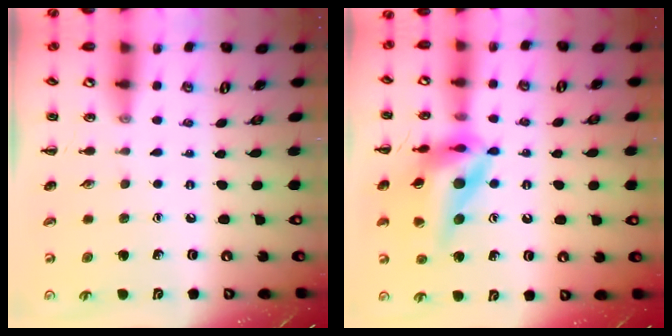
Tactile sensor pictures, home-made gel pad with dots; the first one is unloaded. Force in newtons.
{"total": 16.8, "press": 16.2, "slide": 4.4}